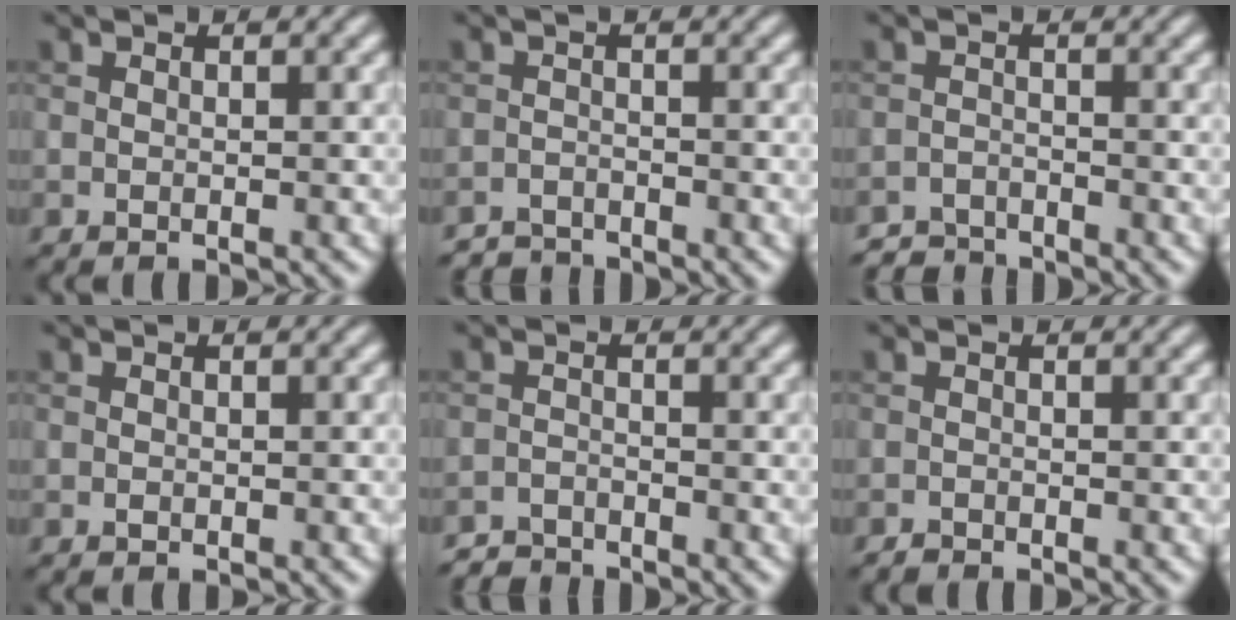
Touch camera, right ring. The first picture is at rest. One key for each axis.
{"total": 2.1, "fx": -2.1, "fy": 0.2, "fz": 0.0, "tx": 0.003, "ty": -0.002, "tz": -0.043}
{"total": 2.6, "fx": -2.5, "fy": 0.3, "fz": 0.0, "tx": 0.003, "ty": -0.001, "tz": -0.053}
{"total": 0.0}
{"total": 2.2, "fx": -2.2, "fy": 0.3, "fz": 0.0, "tx": 0.002, "ty": -0.001, "tz": -0.047}
{"total": 0.6, "fx": -0.6, "fy": 0.1, "fz": 0.0, "tx": 0.002, "ty": -0.003, "tz": -0.012}